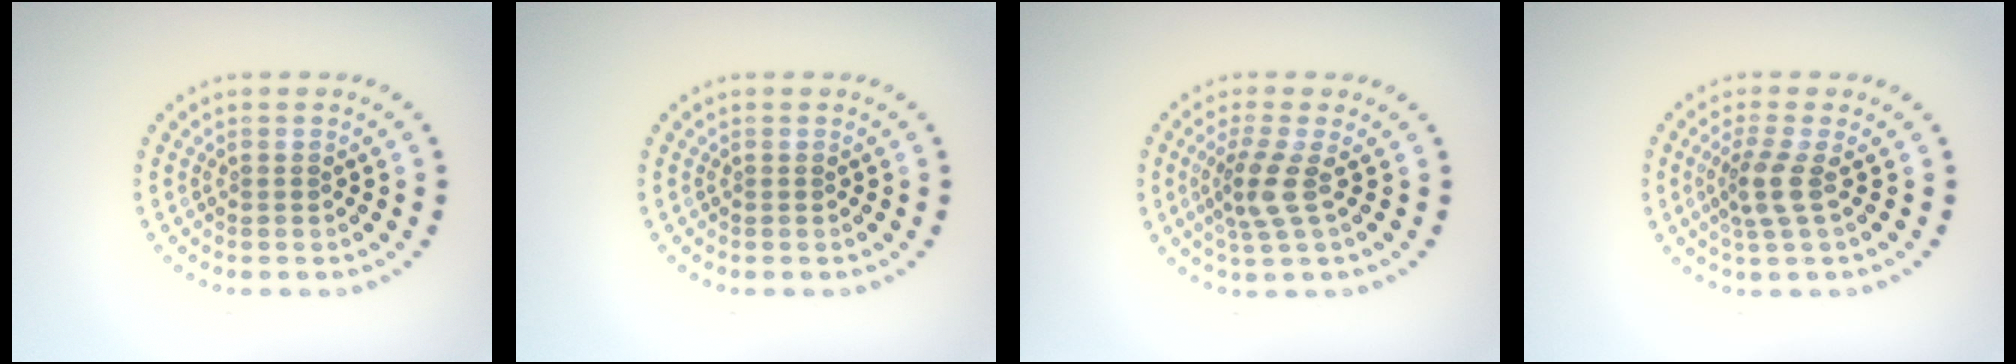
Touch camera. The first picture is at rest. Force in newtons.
{"total": 0.0}
{"total": 2.9, "press": 2.2, "slide": 1.8}
{"total": 2.6, "press": 2.0, "slide": 1.6}